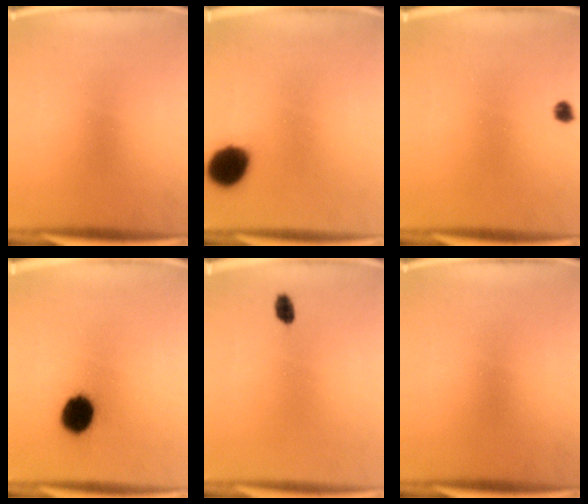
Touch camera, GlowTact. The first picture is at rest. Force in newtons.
{"total": 10.5}
{"total": 1.4}
{"total": 9.9}
{"total": 2.1}
{"total": 0.0}